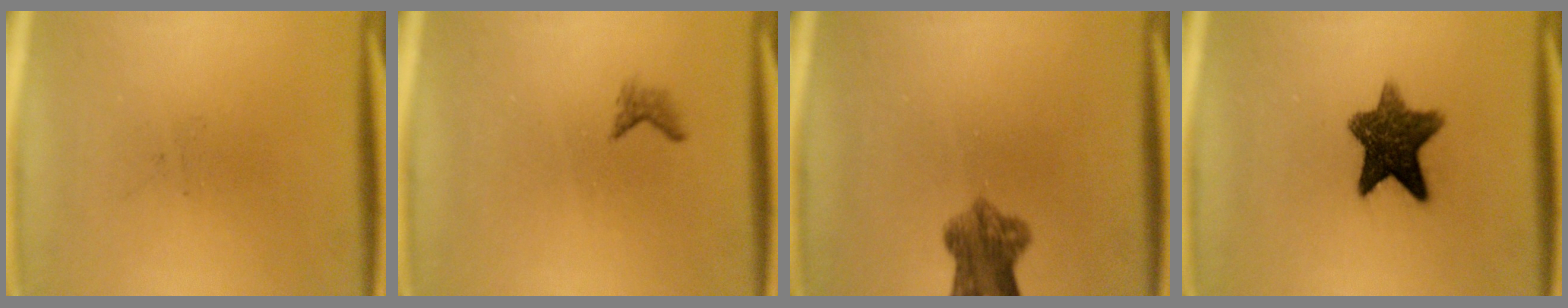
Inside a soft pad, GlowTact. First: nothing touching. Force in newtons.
{"total": 1.0}
{"total": 6.5}
{"total": 9.9}